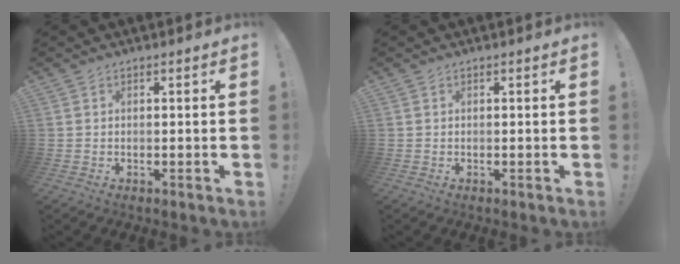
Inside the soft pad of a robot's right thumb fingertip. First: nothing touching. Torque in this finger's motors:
{"motor_torque": [0.00, 0.00, 0.00, 0.00, 0.02]}